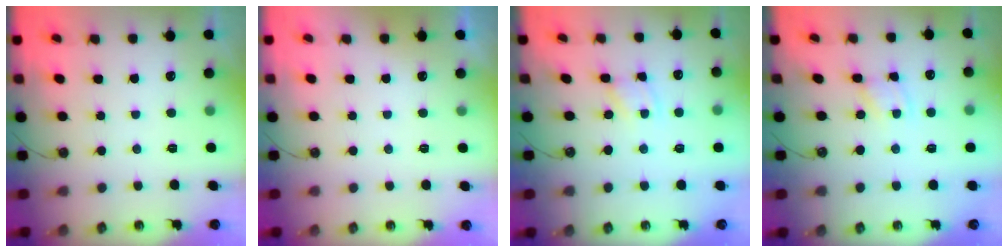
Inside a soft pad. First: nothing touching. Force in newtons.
{"total": 0.0}
{"total": 1.2, "press": 1.2, "slide": 0.2}
{"total": 1.2, "press": 1.2, "slide": 0.2}